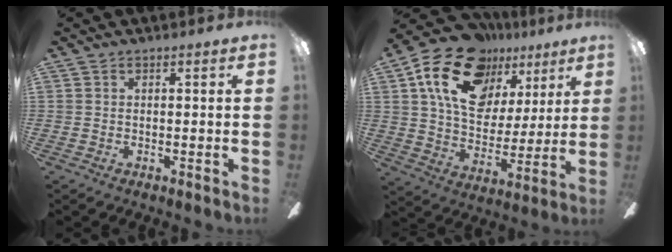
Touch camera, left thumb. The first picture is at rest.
{"total": 22.2, "force": [12.2, 14.1, 12.1], "torque": [-0.204, -0.051, 0.221]}